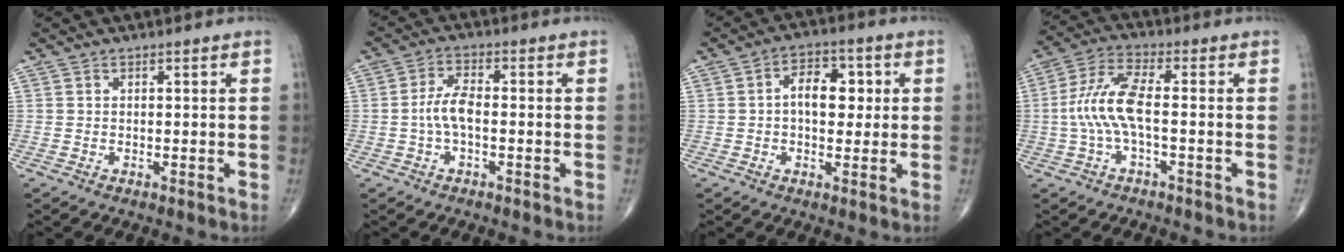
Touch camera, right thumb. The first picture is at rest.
{"total": 4.9, "force": [-0.8, 2.1, 4.3], "torque": [-0.092, 0.016, -0.020]}
{"total": 7.8, "force": [0.8, 4.9, 6.0], "torque": [-0.067, 0.015, 0.006]}
{"total": 9.4, "force": [-1.0, 3.0, 8.8], "torque": [-0.208, 0.028, -0.021]}